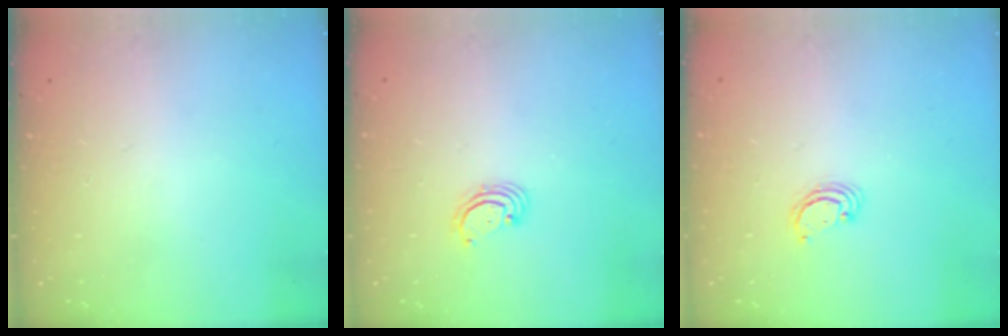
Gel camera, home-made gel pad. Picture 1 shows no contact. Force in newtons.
{"total": 2.7, "press": 2.7, "slide": 0.3}
{"total": 3.1, "press": 3.1, "slide": 0.2}